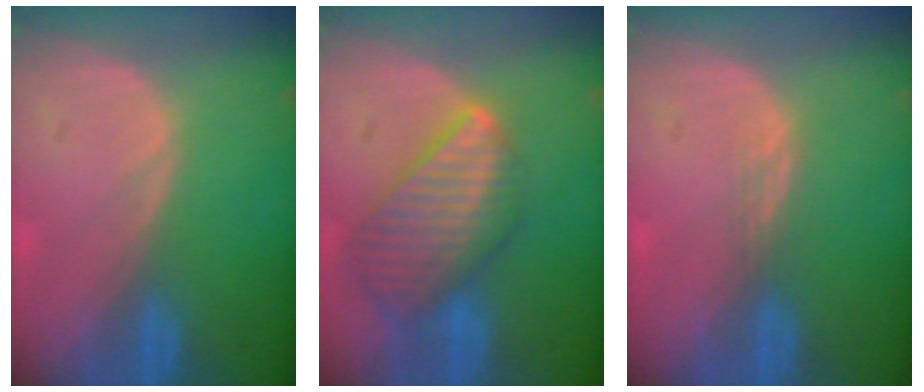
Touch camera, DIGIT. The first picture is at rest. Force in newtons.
{"total": 9.5, "press": 8.3, "slide": 4.6}
{"total": 1.4, "press": 1.1, "slide": 0.9}